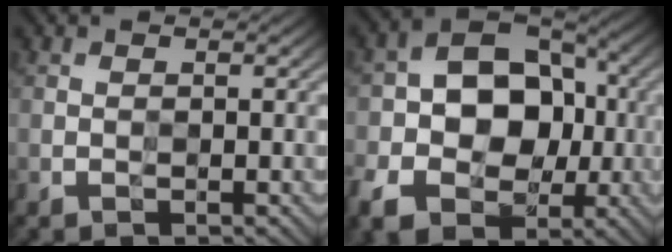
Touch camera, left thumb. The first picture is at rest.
{"total": 13.4, "force": [-2.3, 9.8, 8.8], "torque": [-0.150, -0.008, -0.049]}